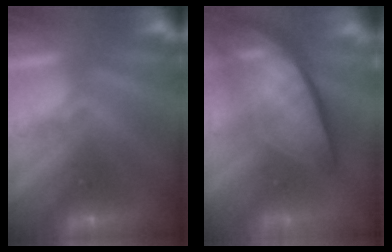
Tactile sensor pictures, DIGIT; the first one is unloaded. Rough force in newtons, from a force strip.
{"total": 7.7}